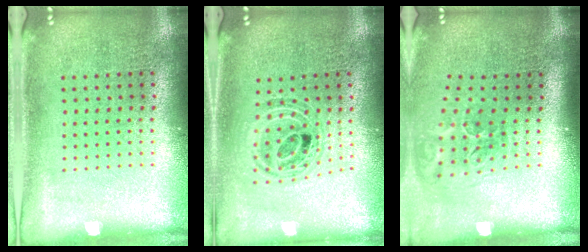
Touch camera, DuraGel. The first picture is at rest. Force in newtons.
{"total": 0.7, "press": 0.7, "slide": 0.2}
{"total": 2.0, "press": 1.2, "slide": 1.6}